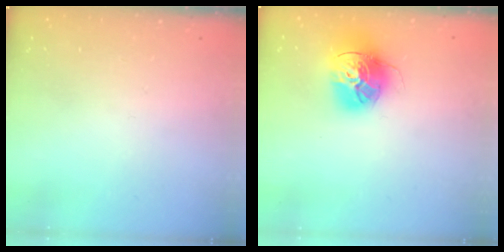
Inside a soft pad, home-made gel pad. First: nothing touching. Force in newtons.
{"total": 16.8, "press": 16.7, "slide": 1.5}